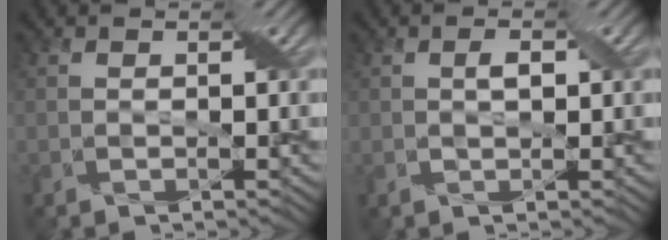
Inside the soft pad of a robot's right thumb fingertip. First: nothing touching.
{"total": 1.5, "force": [0.2, 0.7, 1.3], "torque": [-0.026, 0.004, 0.003]}